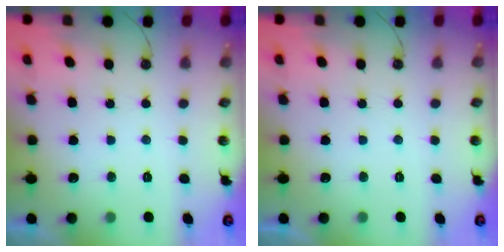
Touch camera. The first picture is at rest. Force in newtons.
{"total": 0.0}